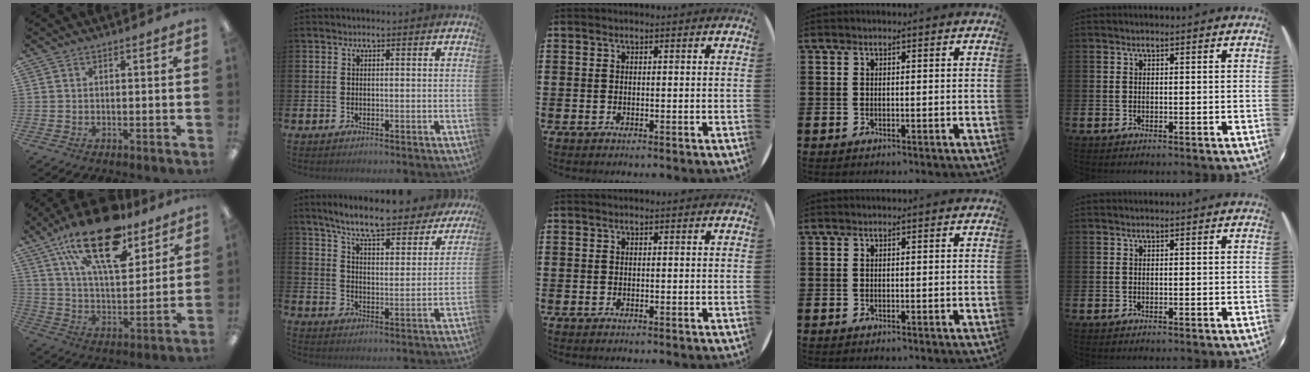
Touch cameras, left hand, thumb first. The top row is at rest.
{"thumb": {"total": 23.9, "force": [15.7, 9.6, 15.3], "torque": [-0.264, -0.086, 0.268]}, "index": {"total": 8.5, "force": [7.8, 0.8, 3.4], "torque": [-0.094, -0.057, 0.131]}}